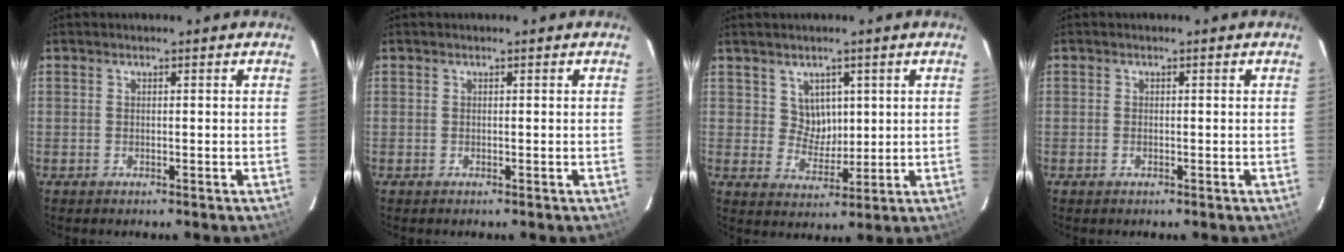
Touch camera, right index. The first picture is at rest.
{"total": 0.0}
{"total": 4.6, "force": [2.0, 4.0, 1.2], "torque": [-0.016, 0.003, 0.043]}
{"total": 0.7, "force": [-0.3, 0.4, 0.4], "torque": [-0.008, 0.000, -0.007]}